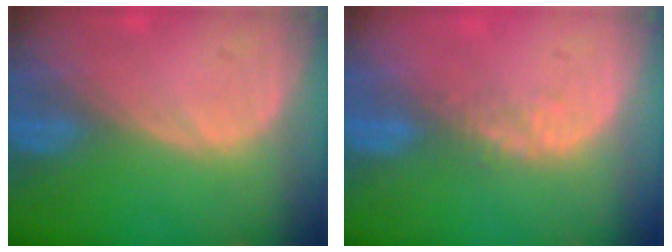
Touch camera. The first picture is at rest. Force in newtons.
{"total": 2.5, "press": 1.9, "slide": 1.7}